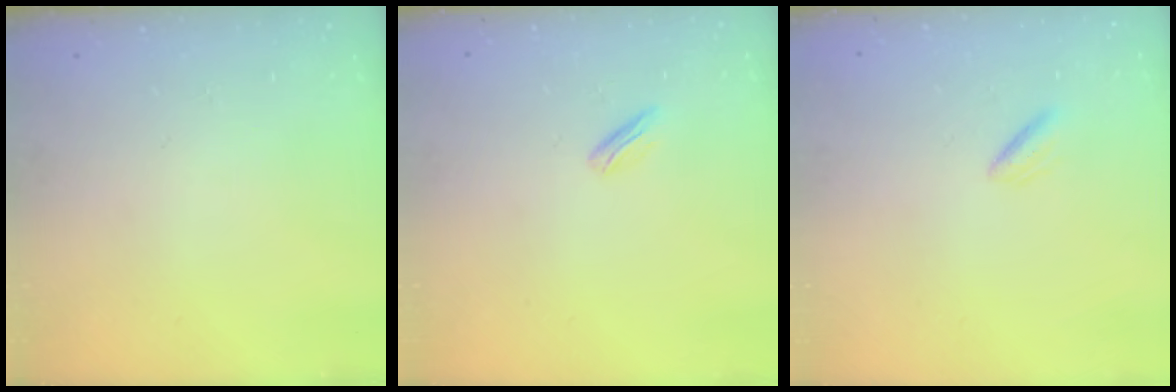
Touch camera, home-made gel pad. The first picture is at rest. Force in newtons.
{"total": 2.4, "press": 2.3, "slide": 0.6}
{"total": 0.8, "press": 0.4, "slide": 0.7}